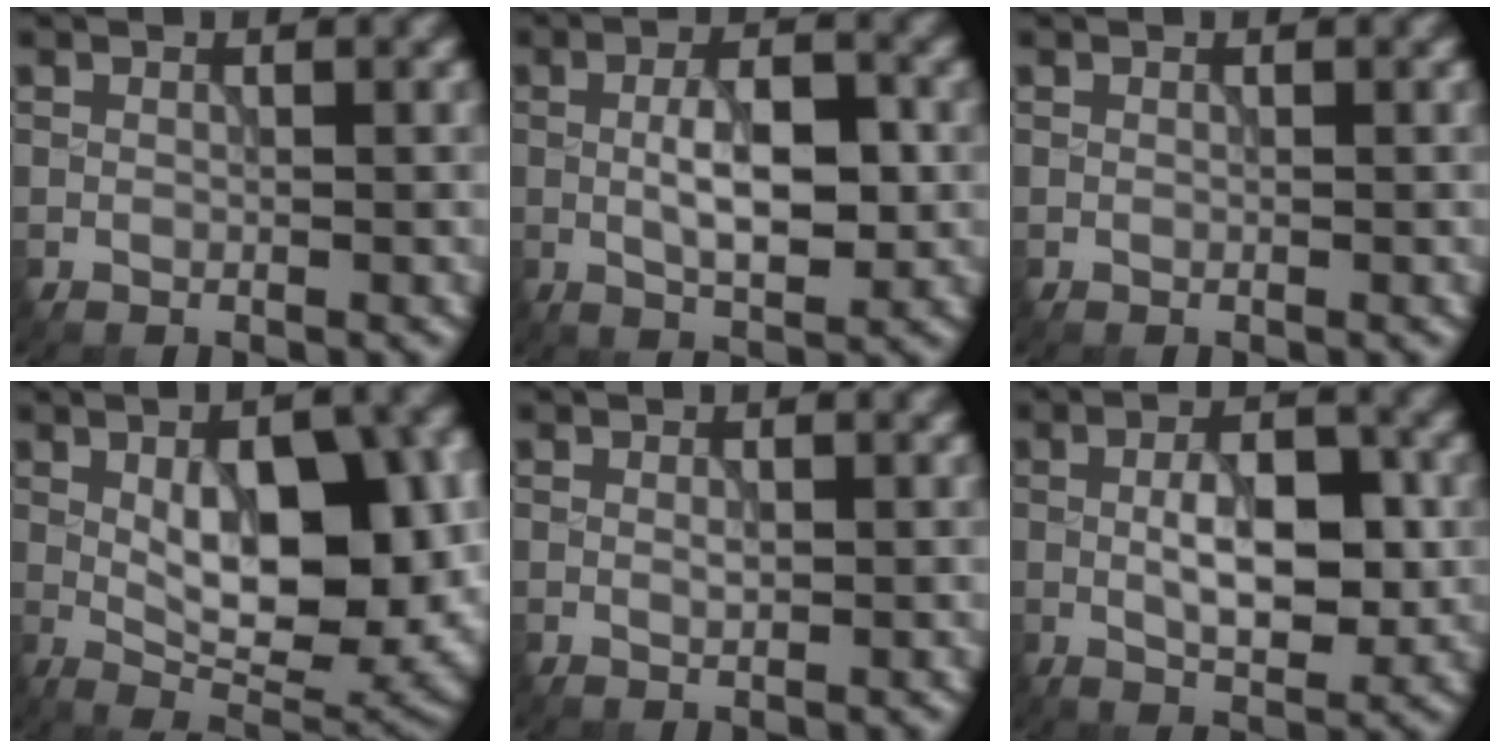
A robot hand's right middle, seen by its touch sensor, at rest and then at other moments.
{"total": 5.5, "force": [-0.2, 2.1, 5.0], "torque": [-0.093, 0.000, -0.003]}
{"total": 0.0}
{"total": 12.3, "force": [0.1, 5.4, 11.1], "torque": [-0.166, -0.004, 0.008]}
{"total": 0.6, "force": [0.1, 0.2, 0.5], "torque": [-0.011, -0.001, 0.001]}
{"total": 6.0, "force": [-0.2, 2.7, 5.3], "torque": [-0.093, -0.002, -0.003]}